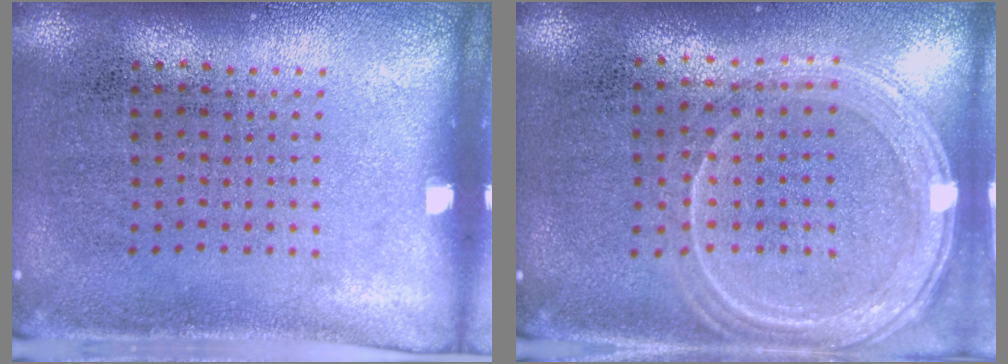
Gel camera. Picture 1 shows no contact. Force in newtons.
{"total": 1.3, "press": 1.3, "slide": 0.2}